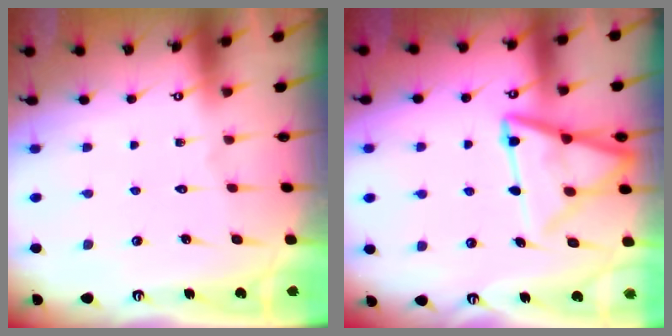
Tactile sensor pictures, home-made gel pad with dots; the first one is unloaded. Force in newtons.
{"total": 14.1, "press": 14.0, "slide": 1.6}